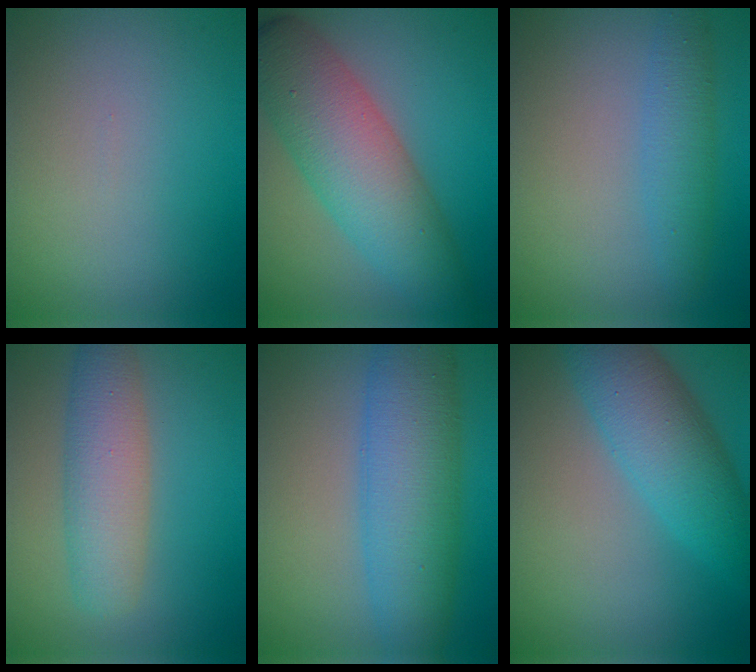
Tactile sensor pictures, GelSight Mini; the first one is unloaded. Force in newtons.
{"total": 8.4, "press": 8.4, "slide": 0.1}
{"total": 2.8, "press": 2.8, "slide": 0.0}
{"total": 4.8, "press": 4.8, "slide": 0.2}
{"total": 8.0, "press": 8.0, "slide": 0.2}
{"total": 6.4, "press": 6.4, "slide": 0.2}